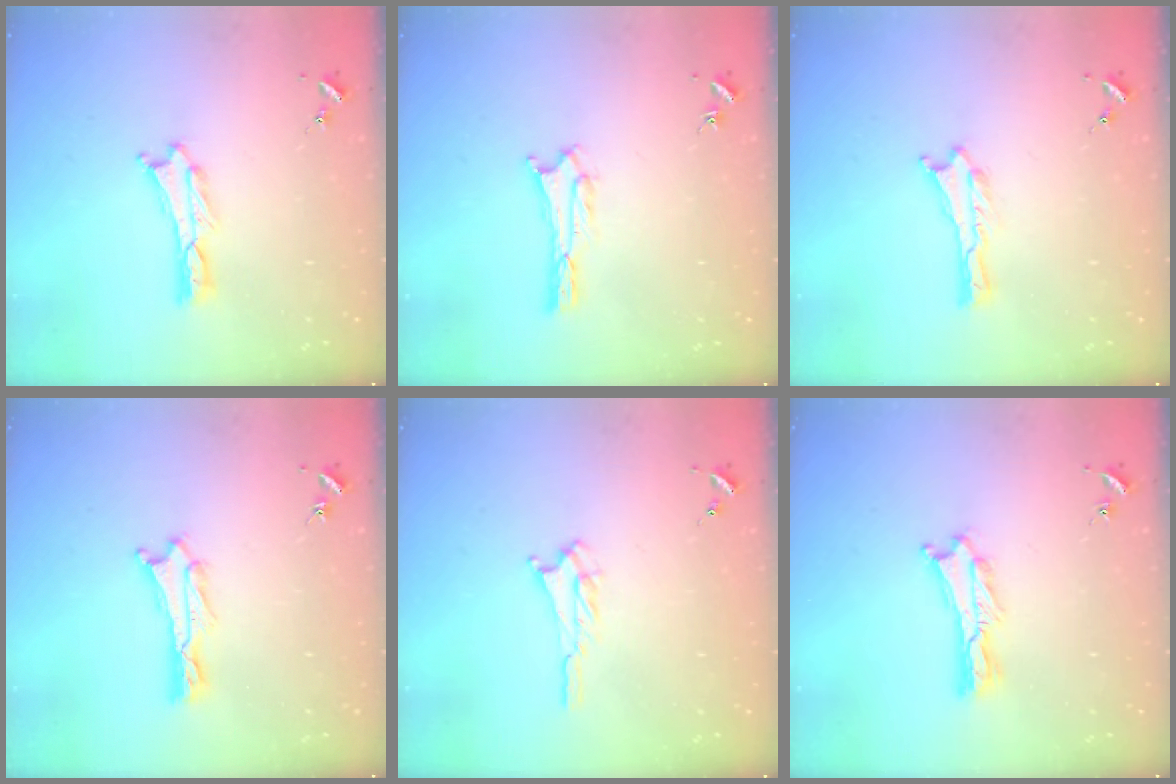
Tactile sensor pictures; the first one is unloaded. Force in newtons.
{"total": 1.7, "press": 1.7, "slide": 0.3}
{"total": 0.0}
{"total": 1.0, "press": 1.0, "slide": 0.1}
{"total": 1.7, "press": 1.6, "slide": 0.3}
{"total": 1.2, "press": 1.1, "slide": 0.3}